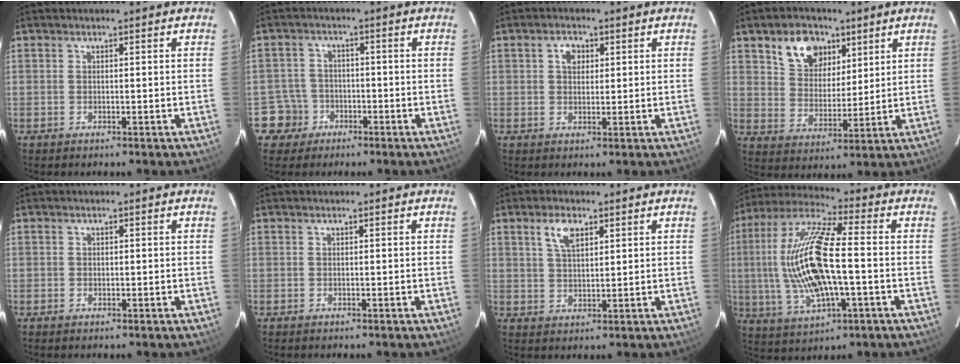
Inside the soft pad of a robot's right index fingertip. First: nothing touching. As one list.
[{"total": 5.1, "force": [-2.4, 4.5, -0.2], "torque": [-0.003, 0.022, -0.045]}, {"total": 3.1, "force": [1.0, 2.3, 1.7], "torque": [-0.026, 0.010, 0.017]}, {"total": 10.5, "force": [5.9, 7.1, 5.0], "torque": [-0.095, 0.026, 0.112]}, {"total": 0.6, "force": [-0.1, 0.5, 0.3], "torque": [-0.004, 0.002, -0.001]}, {"total": 0.0}, {"total": 4.9, "force": [2.6, 2.3, 3.5], "torque": [-0.064, 0.009, 0.051]}, {"total": 18.9, "force": [-1.1, 6.0, 17.9], "torque": [-0.350, 0.001, -0.018]}]